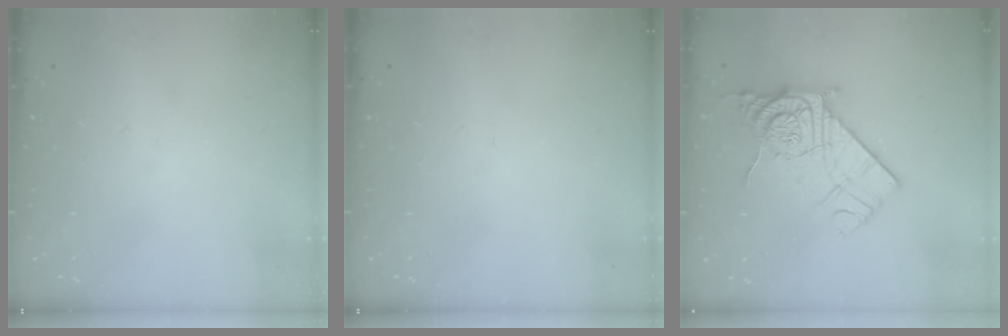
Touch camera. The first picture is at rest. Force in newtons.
{"total": 0.0}
{"total": 15.6, "press": 15.6, "slide": 0.4}